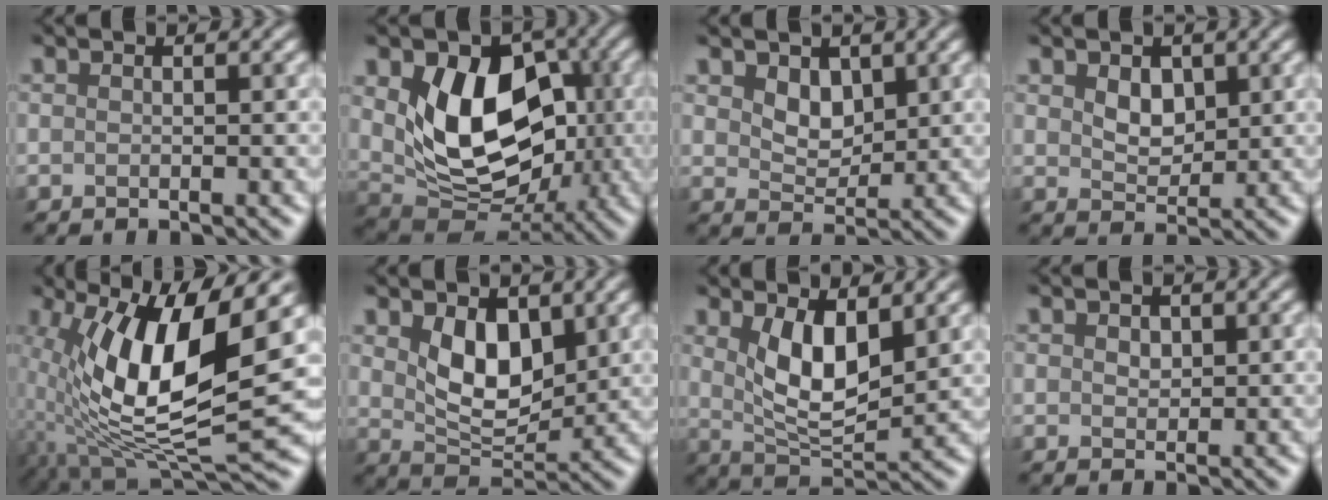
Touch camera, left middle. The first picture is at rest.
{"total": 9.2, "force": [1.4, 6.7, 6.2], "torque": [-0.115, -0.021, 0.033]}
{"total": 2.2, "force": [1.3, 1.5, 1.0], "torque": [-0.027, -0.005, 0.019]}
{"total": 2.3, "force": [1.0, 1.6, 1.2], "torque": [-0.028, -0.003, 0.015]}
{"total": 12.2, "force": [1.2, 3.9, 11.5], "torque": [-0.229, -0.019, 0.019]}
{"total": 4.6, "force": [1.9, 2.7, 3.2], "torque": [-0.068, -0.009, 0.031]}
{"total": 5.1, "force": [2.1, 2.2, 4.1], "torque": [-0.090, -0.011, 0.040]}
{"total": 0.9, "force": [0.5, 0.7, 0.3], "torque": [-0.008, -0.001, 0.004]}